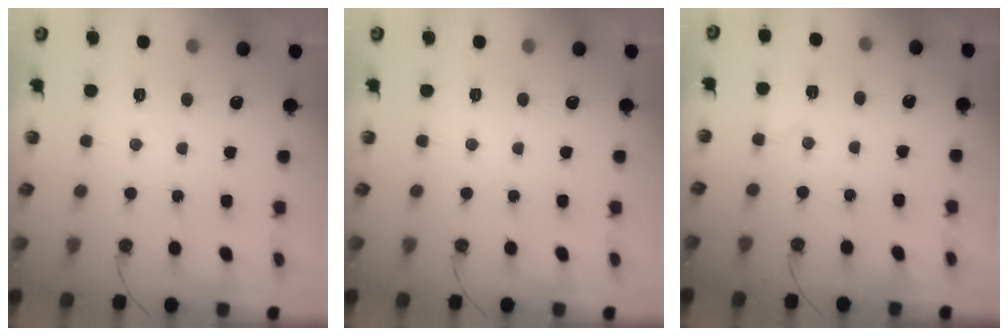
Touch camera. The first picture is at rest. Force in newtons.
{"total": 0.0}
{"total": 5.2, "press": 5.1, "slide": 0.9}